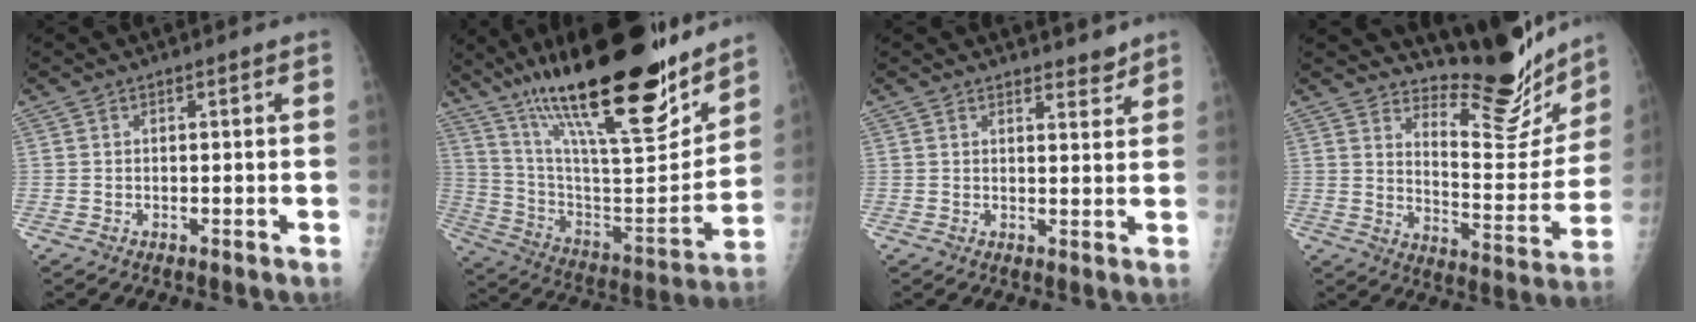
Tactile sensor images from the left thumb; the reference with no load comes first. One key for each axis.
{"total": 32.1, "fx": 22.1, "fy": 7.9, "fz": 21.9, "tx": -0.337, "ty": -0.078, "tz": 0.368}
{"total": 2.8, "fx": 2.6, "fy": 0.9, "fz": 0.7, "tx": 0.005, "ty": -0.020, "tz": 0.035}
{"total": 16.3, "fx": 14.8, "fy": 4.1, "fz": 5.6, "tx": -0.044, "ty": -0.134, "tz": 0.211}